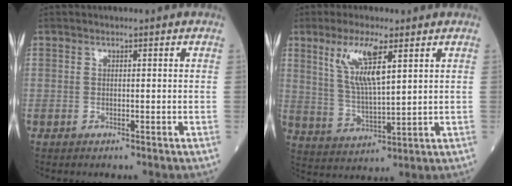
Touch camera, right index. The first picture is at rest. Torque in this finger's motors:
{"motor_torque": [1.10, 1.03, 0.19, 0.16]}